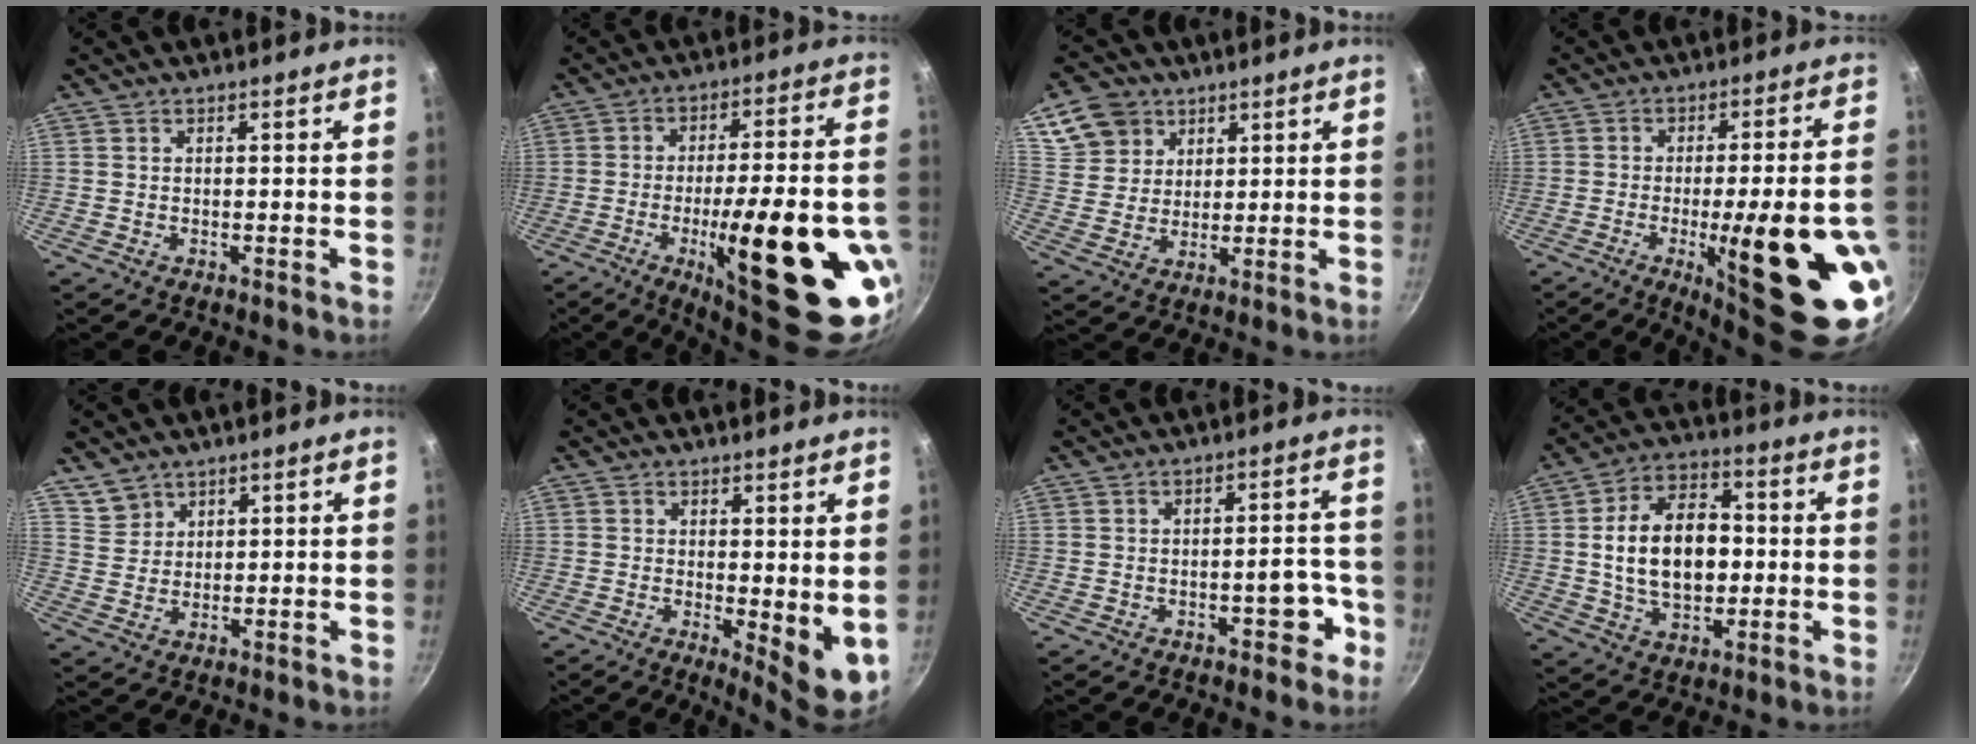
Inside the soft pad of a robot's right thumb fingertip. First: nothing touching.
{"total": 28.4, "force": [-9.7, 8.3, 25.4], "torque": [-0.311, 0.021, -0.127]}
{"total": 9.5, "force": [5.1, 7.5, 2.7], "torque": [-0.028, -0.004, 0.100]}
{"total": 23.4, "force": [-7.1, 5.1, 21.7], "torque": [-0.272, 0.015, -0.083]}
{"total": 4.2, "force": [3.2, 2.7, 0.3], "torque": [0.011, 0.000, 0.067]}
{"total": 6.9, "force": [0.4, 2.6, 6.3], "torque": [-0.079, -0.017, 0.012]}
{"total": 5.3, "force": [-2.6, 2.6, 3.9], "torque": [-0.016, 0.034, -0.029]}
{"total": 16.0, "force": [0.4, 10.4, 12.2], "torque": [-0.174, 0.019, 0.003]}